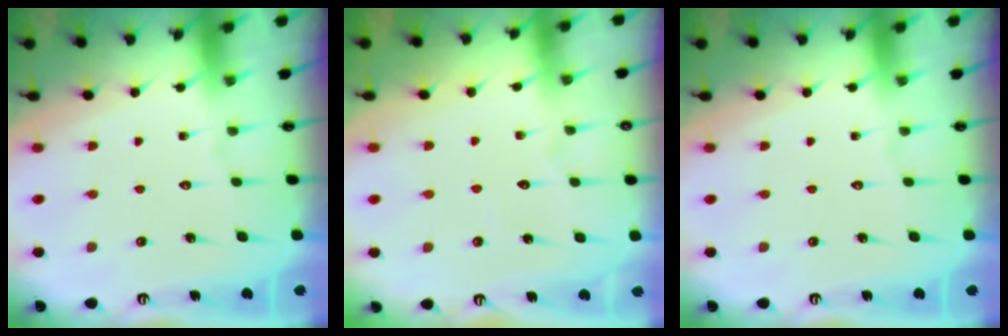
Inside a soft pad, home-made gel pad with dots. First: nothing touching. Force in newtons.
{"total": 2.5, "press": 2.5, "slide": 0.2}
{"total": 0.0}